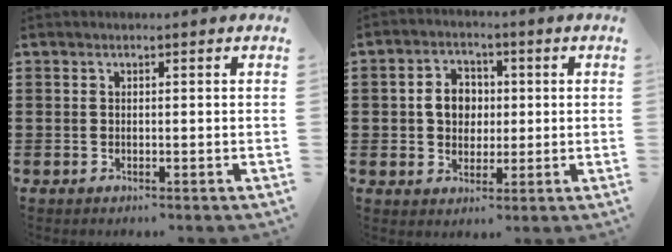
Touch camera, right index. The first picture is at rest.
{"total": 5.2, "force": [0.2, 4.3, 2.9], "torque": [-0.062, 0.011, -0.002]}